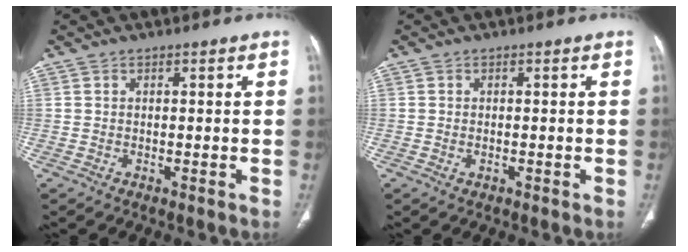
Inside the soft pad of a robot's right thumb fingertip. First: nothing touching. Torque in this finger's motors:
{"motor_torque": [-0.52, 0.16, -0.30, 0.27, -0.01]}